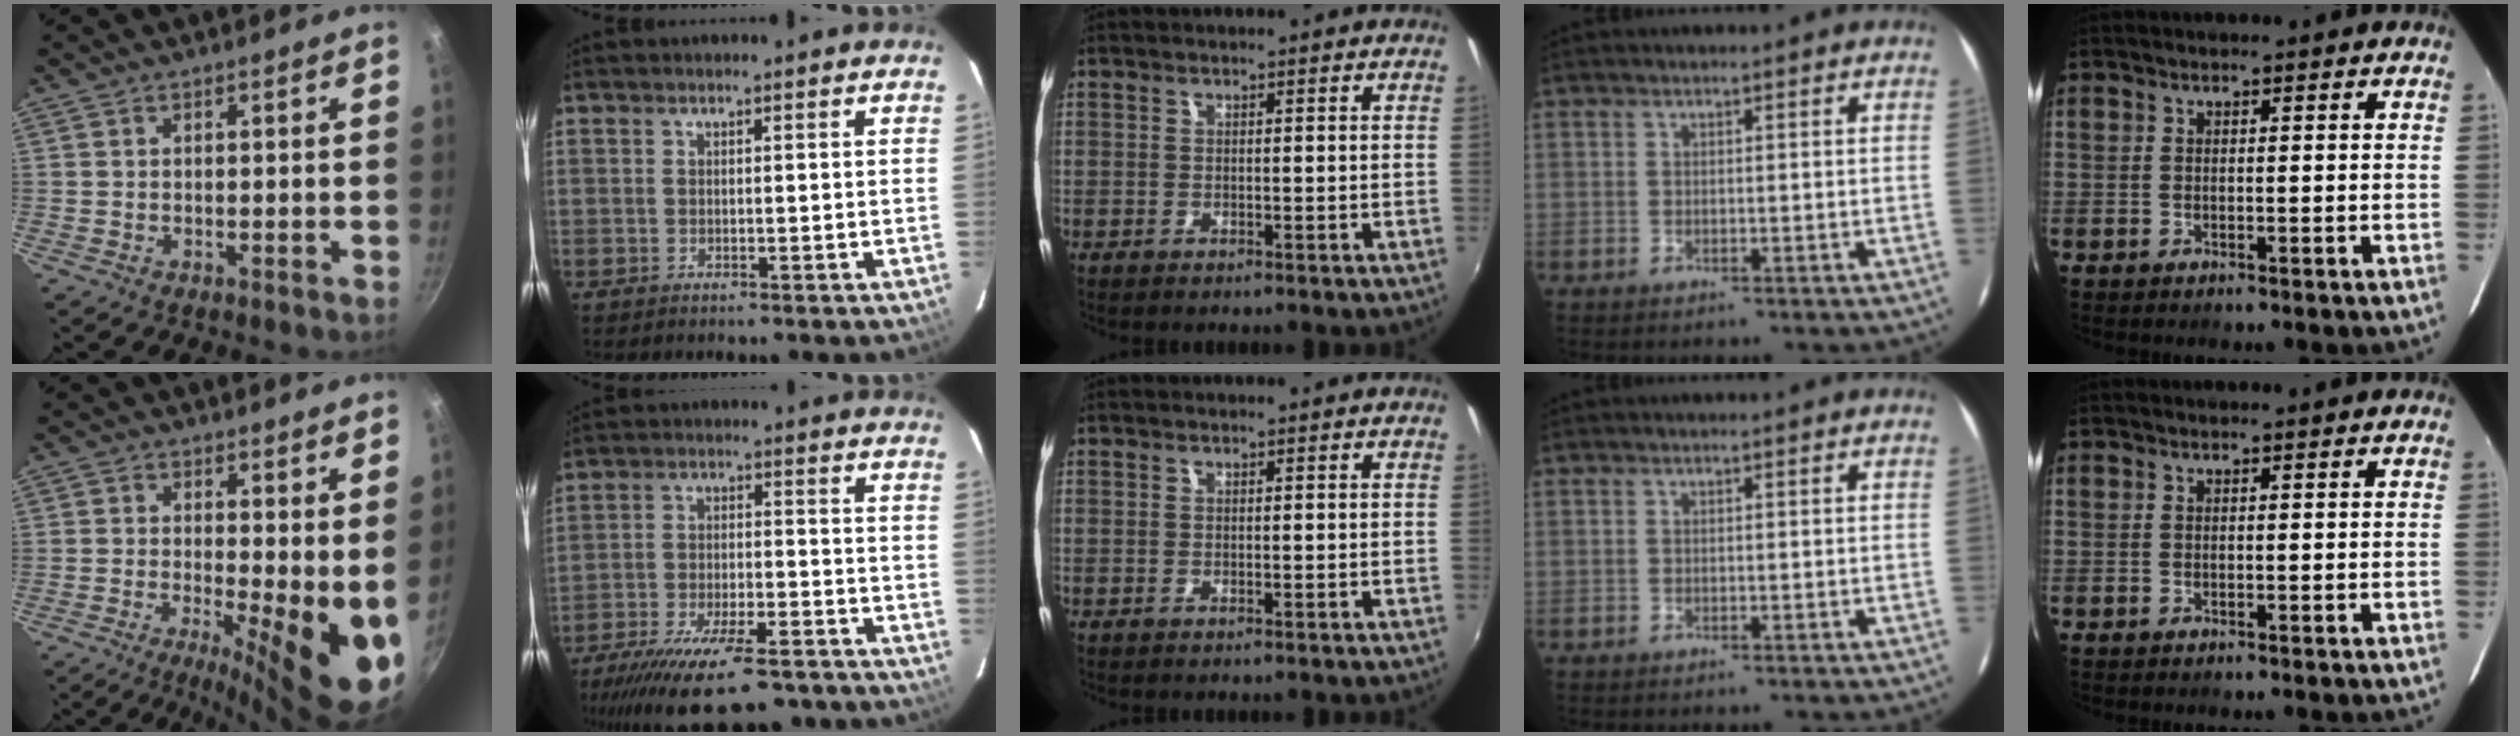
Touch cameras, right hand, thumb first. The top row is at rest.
{"thumb": {"total": 12.1, "force": [-0.7, 3.7, 11.5], "torque": [-0.134, -0.022, -0.007]}, "index": {"total": 21.6, "force": [-17.0, 6.4, 11.8], "torque": [-0.230, -0.038, -0.251]}}